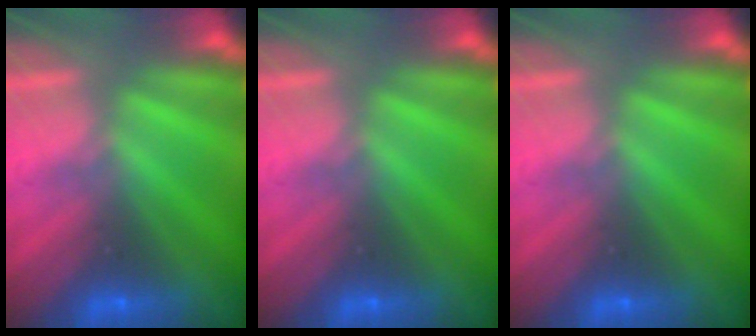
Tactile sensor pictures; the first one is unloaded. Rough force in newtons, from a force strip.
{"total": 0.0}
{"total": 0.0}